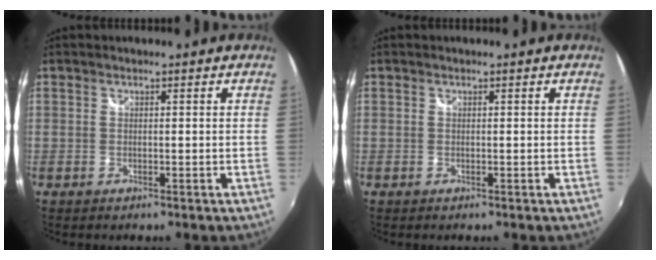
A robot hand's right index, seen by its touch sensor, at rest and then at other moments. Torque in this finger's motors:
{"motor_torque": [0.05, 0.05, 0.00, 0.00]}